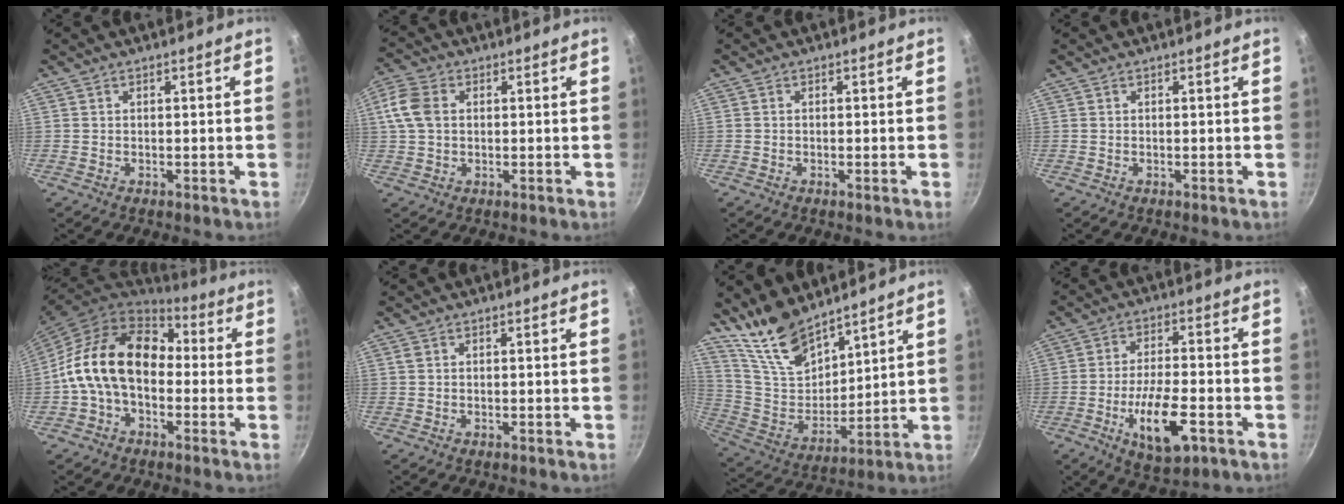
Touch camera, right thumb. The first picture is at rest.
{"total": 7.3, "force": [1.2, 5.4, 4.8], "torque": [-0.095, 0.007, 0.011]}
{"total": 0.8, "force": [-0.3, -0.1, 0.7], "torque": [-0.015, 0.000, -0.008]}
{"total": 0.0}
{"total": 16.8, "force": [-0.7, 11.7, 12.0], "torque": [-0.184, 0.044, -0.032]}
{"total": 0.6, "force": [0.3, 0.4, 0.4], "torque": [-0.008, 0.001, 0.006]}
{"total": 14.9, "force": [11.9, 6.3, 6.3], "torque": [-0.091, -0.087, 0.240]}
{"total": 12.4, "force": [-4.6, 4.9, 10.4], "torque": [-0.173, 0.018, -0.073]}